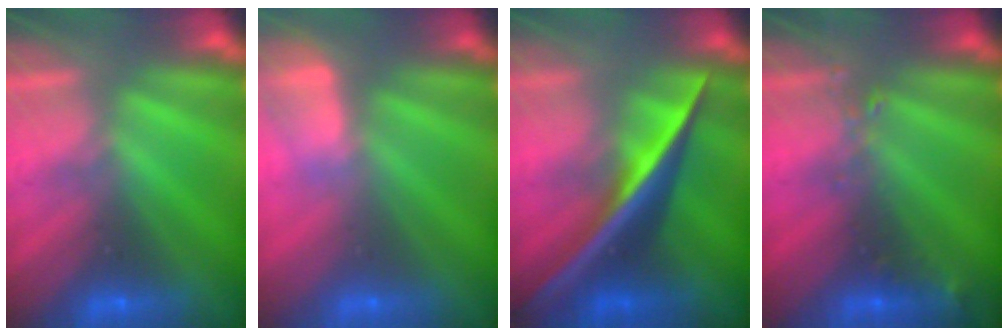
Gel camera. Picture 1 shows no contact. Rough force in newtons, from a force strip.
{"total": 3.0}
{"total": 2.5}
{"total": 2.4}